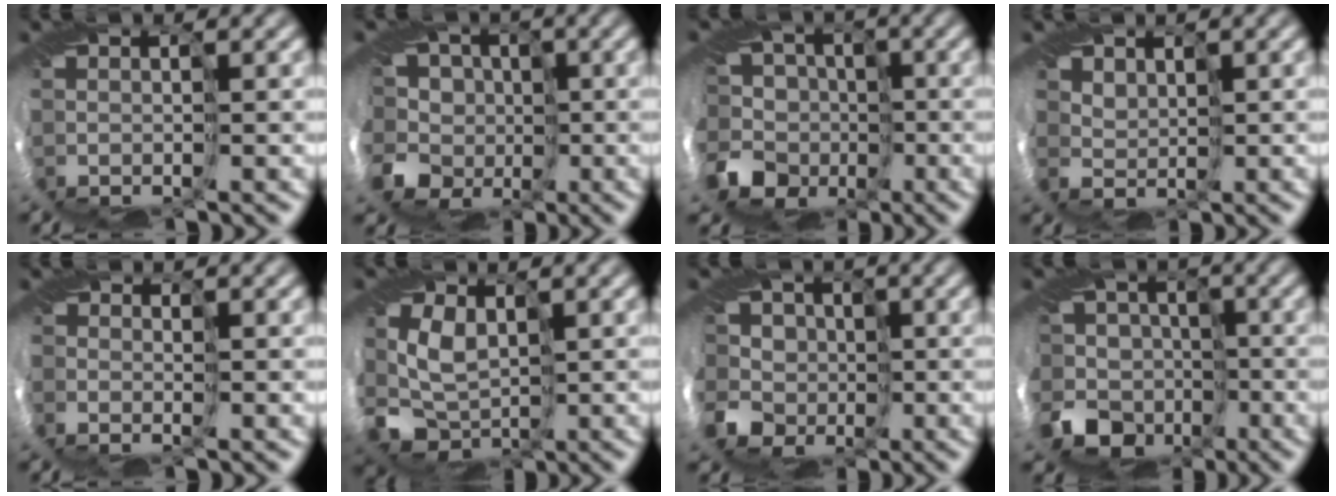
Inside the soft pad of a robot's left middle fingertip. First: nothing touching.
{"total": 8.5, "force": [-0.2, 7.6, 3.8], "torque": [-0.094, 0.025, -0.053]}
{"total": 9.8, "force": [-3.2, 8.5, 3.6], "torque": [-0.087, 0.006, -0.089]}
{"total": 1.7, "force": [1.1, 1.2, -0.4], "torque": [0.001, -0.012, 0.023]}
{"total": 1.6, "force": [-1.1, 1.1, 0.3], "torque": [-0.009, -0.015, -0.022]}
{"total": 3.0, "force": [-0.3, 2.4, 1.7], "torque": [-0.046, -0.012, -0.010]}
{"total": 8.1, "force": [-0.7, 7.6, 2.8], "torque": [-0.085, 0.014, -0.062]}
{"total": 9.2, "force": [-4.0, 7.7, 3.2], "torque": [-0.069, 0.000, -0.096]}